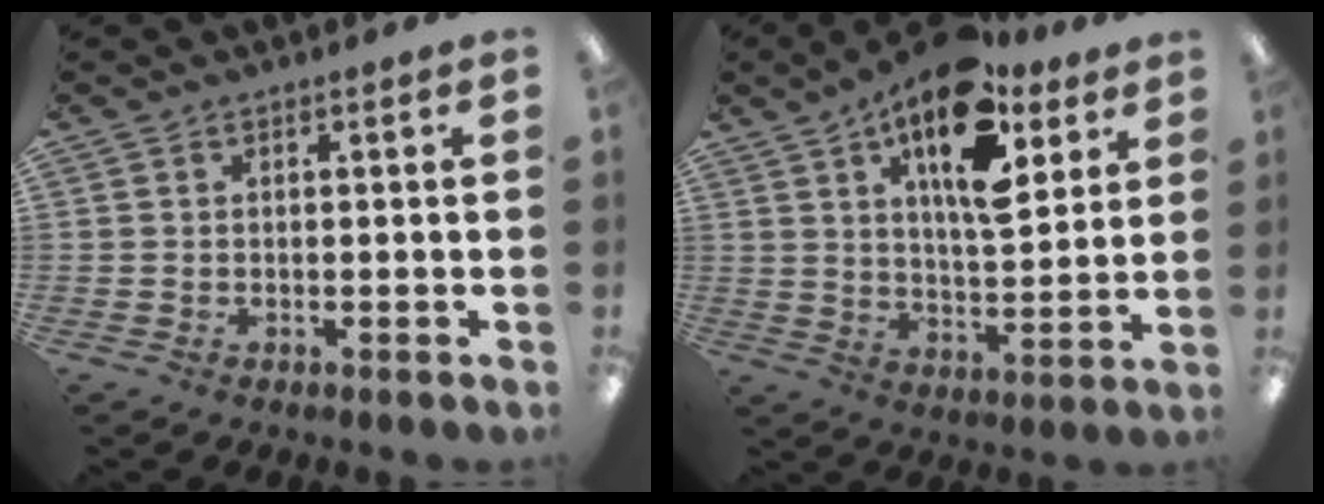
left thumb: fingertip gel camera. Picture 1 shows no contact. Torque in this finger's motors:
{"motor_torque": [0.17, 0.86, 1.89, -0.88, 0.21]}